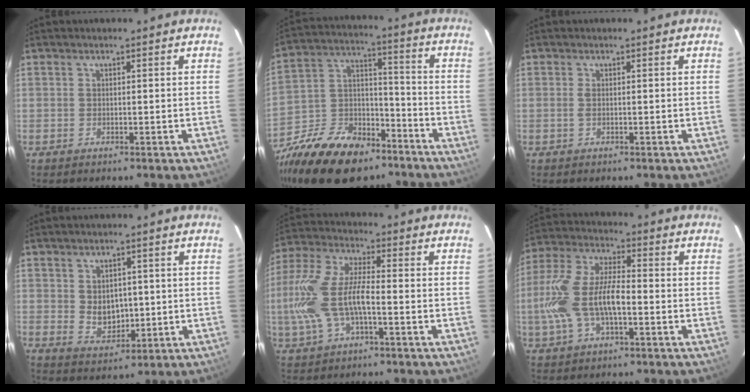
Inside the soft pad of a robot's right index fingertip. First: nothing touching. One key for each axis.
{"total": 22.6, "fx": -15.5, "fy": 12.5, "fz": 10.9, "tx": -0.246, "ty": 0.022, "tz": -0.249}
{"total": 0.8, "fx": 0.0, "fy": 0.1, "fz": 0.8, "tx": -0.016, "ty": 0.001, "tz": 0.000}
{"total": 5.9, "fx": 0.5, "fy": 4.6, "fz": 3.7, "tx": -0.063, "ty": -0.001, "tz": 0.024}
{"total": 13.5, "fx": -3.0, "fy": 5.1, "fz": 12.2, "tx": -0.264, "ty": 0.002, "tz": -0.056}
{"total": 13.8, "fx": -2.9, "fy": 5.9, "fz": 12.2, "tx": -0.263, "ty": 0.005, "tz": -0.053}